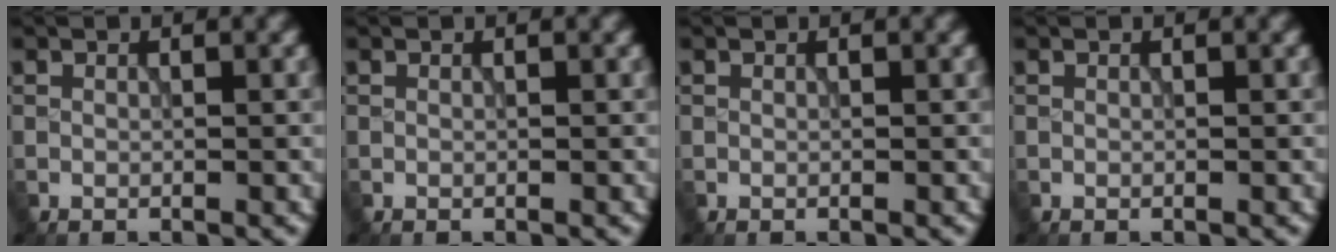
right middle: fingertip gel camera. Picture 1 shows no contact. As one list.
[{"total": 0.0}, {"total": 0.0}, {"total": 0.0}]